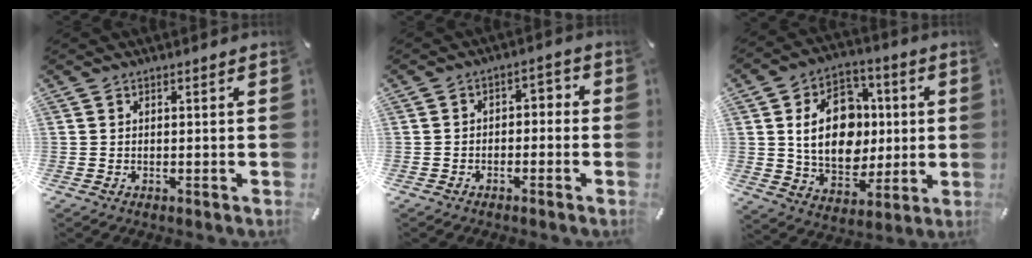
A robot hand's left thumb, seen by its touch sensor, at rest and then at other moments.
{"total": 3.4, "force": [-2.6, 2.0, 1.1], "torque": [-0.017, 0.020, -0.052]}
{"total": 16.9, "force": [1.6, 13.4, 10.1], "torque": [-0.171, 0.007, 0.033]}